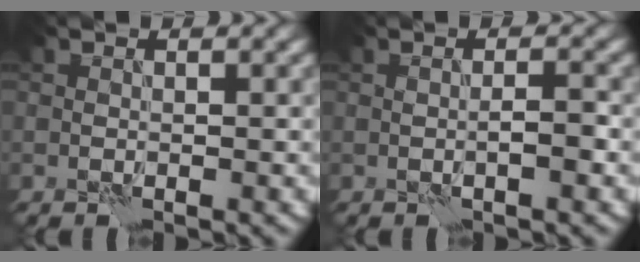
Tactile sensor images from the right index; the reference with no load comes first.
{"total": 1.3, "force": [-0.5, 0.1, 1.2], "torque": [-0.019, 0.007, -0.010]}